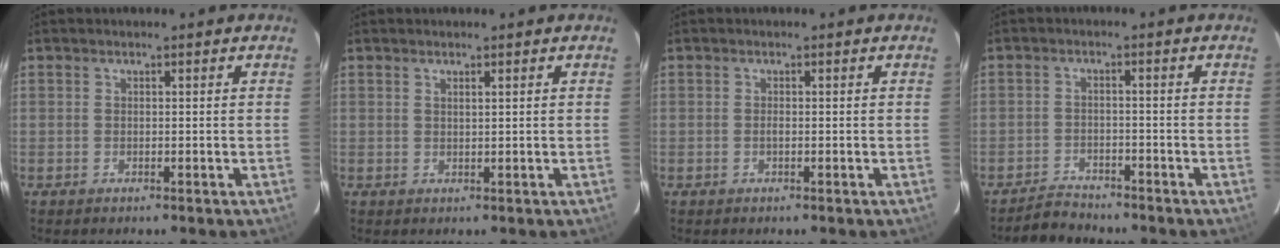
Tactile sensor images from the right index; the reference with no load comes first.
{"total": 0.8, "force": [0.6, -0.1, 0.5], "torque": [-0.009, 0.000, 0.011]}
{"total": 0.7, "force": [-0.3, 0.2, 0.6], "torque": [-0.010, 0.001, -0.007]}
{"total": 3.8, "force": [-3.6, 1.1, 0.0], "torque": [-0.013, 0.007, -0.063]}